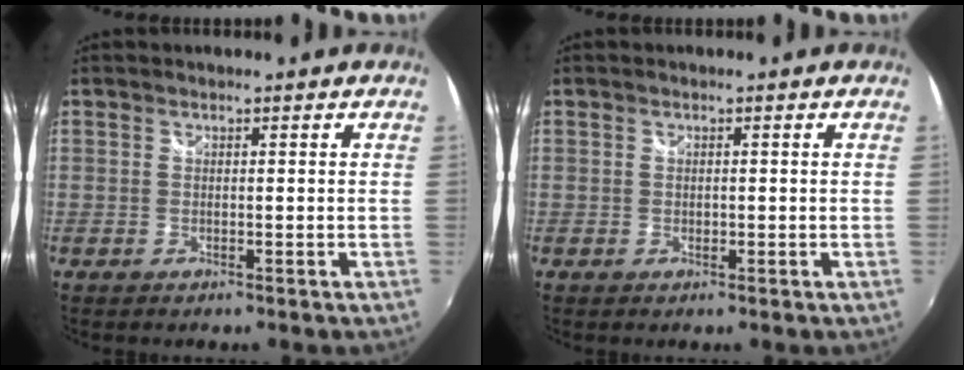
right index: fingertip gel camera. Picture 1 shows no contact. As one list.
[{"total": 0.5, "force": [-0.1, 0.5, 0.2], "torque": [-0.002, -0.001, -0.001]}]